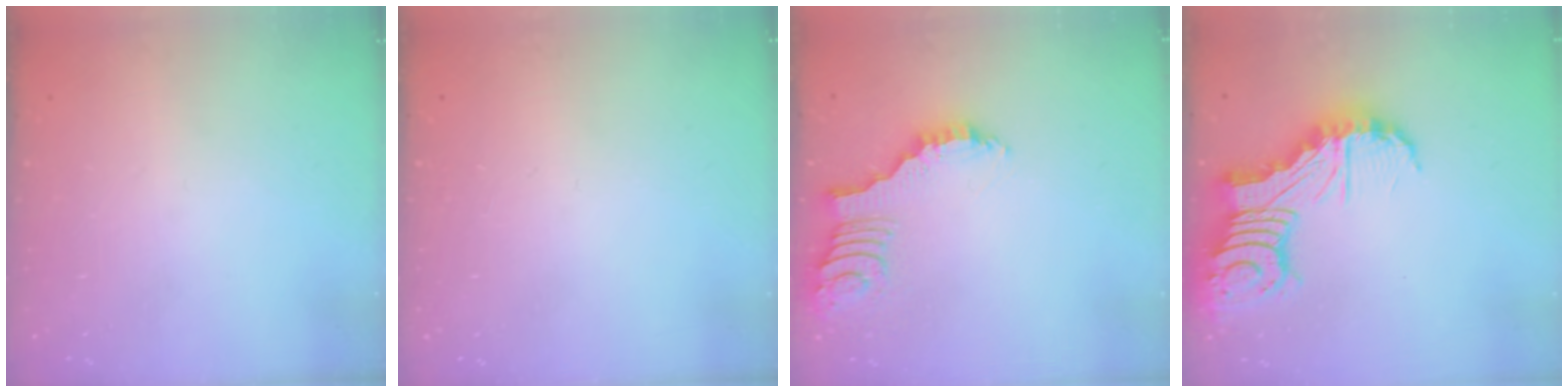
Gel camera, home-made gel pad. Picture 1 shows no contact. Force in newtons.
{"total": 0.0}
{"total": 2.4, "press": 2.4, "slide": 0.4}
{"total": 13.4, "press": 13.3, "slide": 1.6}